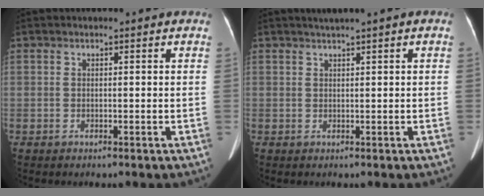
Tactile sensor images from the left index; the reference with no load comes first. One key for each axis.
{"total": 1.1, "fx": 0.8, "fy": 0.0, "fz": 0.7, "tx": -0.011, "ty": 0.013, "tz": 0.018}